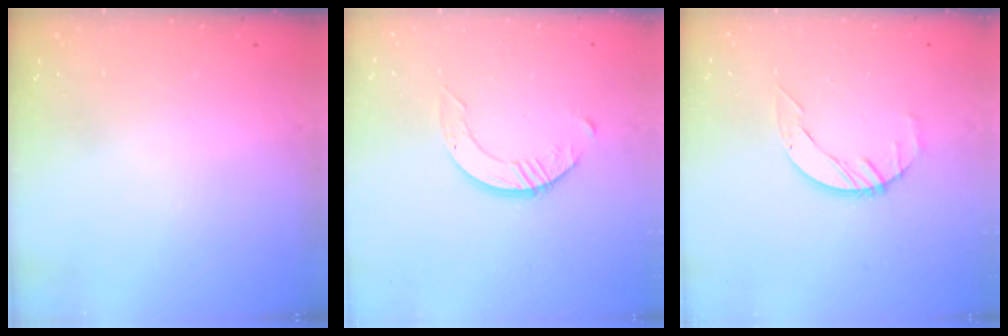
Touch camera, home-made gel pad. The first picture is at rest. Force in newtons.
{"total": 2.5, "press": 2.5, "slide": 0.3}
{"total": 2.7, "press": 2.7, "slide": 0.3}